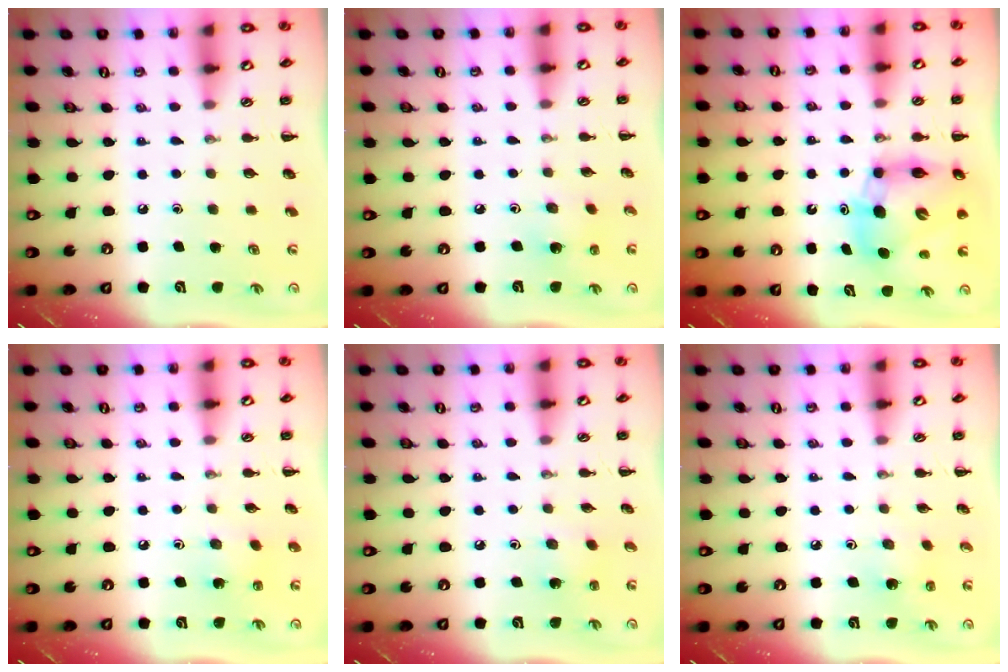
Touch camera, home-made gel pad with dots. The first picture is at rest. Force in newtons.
{"total": 2.2, "press": 2.1, "slide": 0.7}
{"total": 10.4, "press": 9.9, "slide": 3.2}
{"total": 3.7, "press": 3.6, "slide": 1.1}
{"total": 1.8, "press": 1.6, "slide": 0.6}
{"total": 2.7, "press": 2.5, "slide": 0.9}